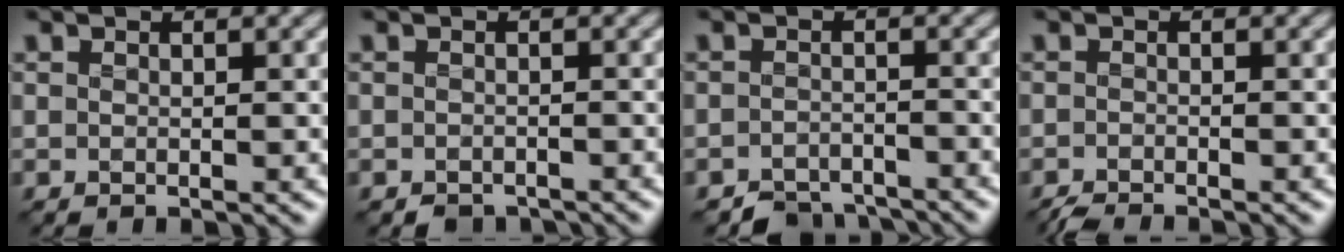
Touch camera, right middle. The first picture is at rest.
{"total": 1.6, "force": [-1.5, 0.3, 0.0], "torque": [-0.001, -0.006, -0.023]}
{"total": 3.4, "force": [-3.3, 0.7, 0.1], "torque": [0.004, -0.002, -0.056]}
{"total": 2.0, "force": [-1.9, 0.1, 0.3], "torque": [0.001, -0.009, -0.037]}